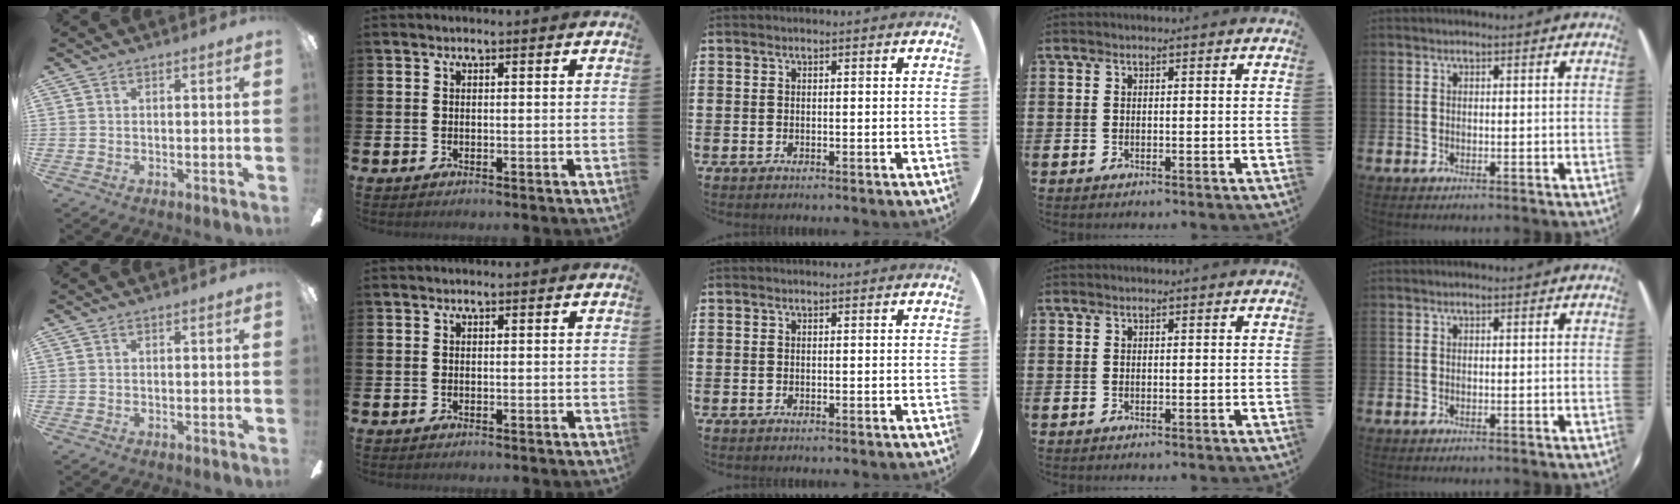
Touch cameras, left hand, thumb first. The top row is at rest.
{}